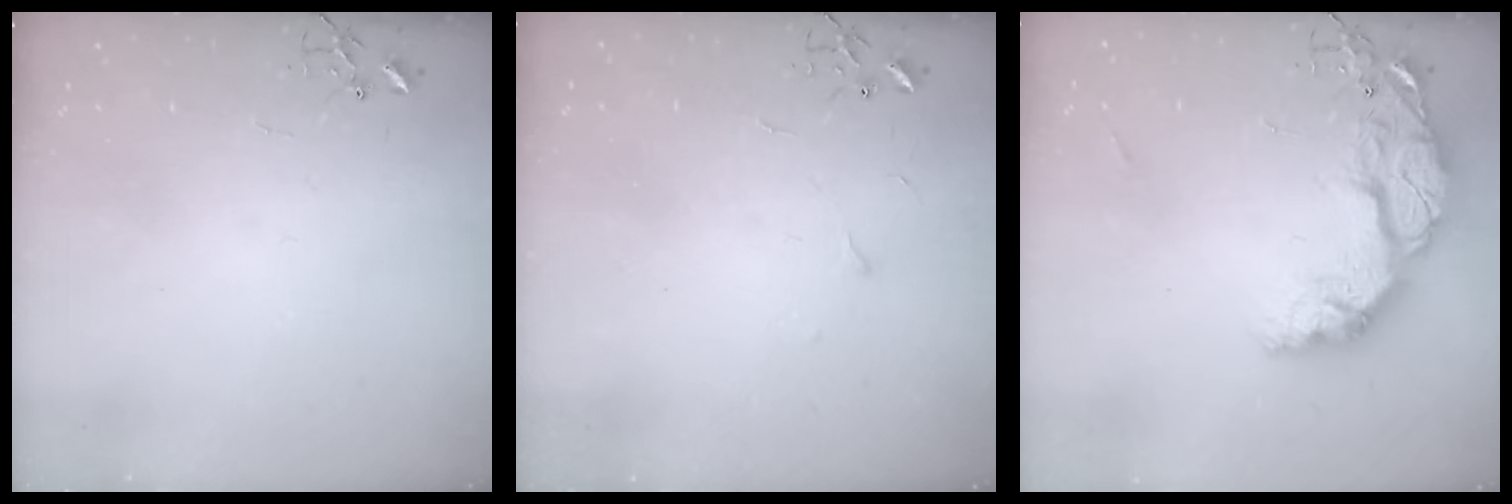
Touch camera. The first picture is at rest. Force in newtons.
{"total": 3.5, "press": 3.5, "slide": 0.4}
{"total": 18.7, "press": 18.6, "slide": 1.8}